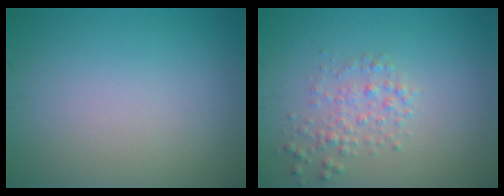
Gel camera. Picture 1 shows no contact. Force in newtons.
{"total": 2.1, "press": 2.1, "slide": 0.1}